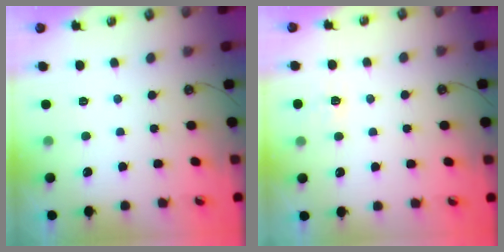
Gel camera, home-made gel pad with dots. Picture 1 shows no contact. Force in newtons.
{"total": 2.8, "press": 2.8, "slide": 0.4}